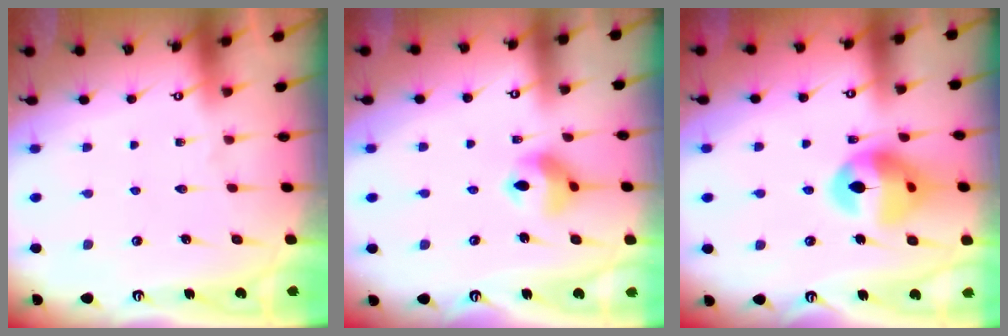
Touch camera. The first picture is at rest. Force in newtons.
{"total": 10.2, "press": 10.0, "slide": 2.0}
{"total": 15.0, "press": 14.9, "slide": 1.7}